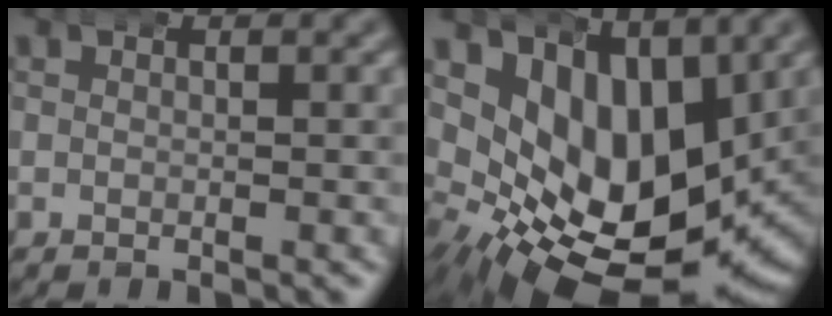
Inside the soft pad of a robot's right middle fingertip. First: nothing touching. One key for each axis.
{"total": 15.9, "fx": -1.8, "fy": 10.8, "fz": 11.5, "tx": -0.205, "ty": -0.046, "tz": -0.009}